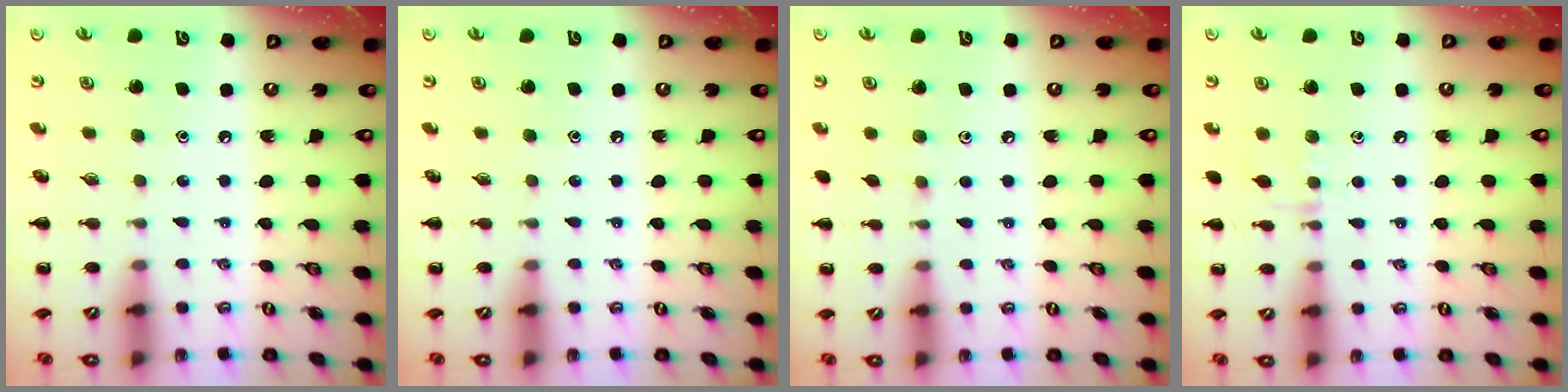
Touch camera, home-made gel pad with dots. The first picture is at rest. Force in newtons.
{"total": 0.0}
{"total": 3.8, "press": 3.5, "slide": 1.3}
{"total": 5.6, "press": 5.3, "slide": 1.8}